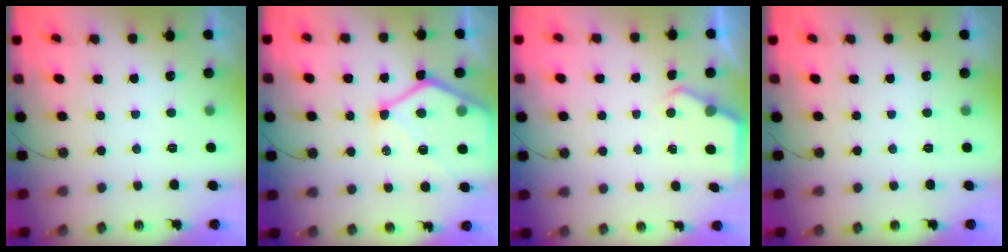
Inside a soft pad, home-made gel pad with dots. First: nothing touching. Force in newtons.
{"total": 17.8, "press": 17.7, "slide": 1.7}
{"total": 2.6, "press": 2.5, "slide": 0.4}
{"total": 0.0}